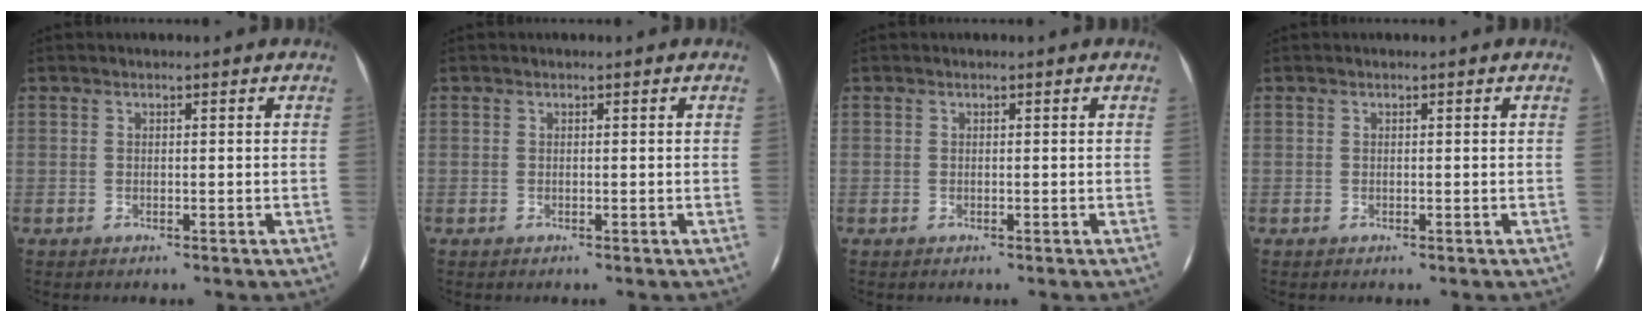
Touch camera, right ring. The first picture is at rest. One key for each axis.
{"total": 0.0}
{"total": 0.0}
{"total": 0.0}